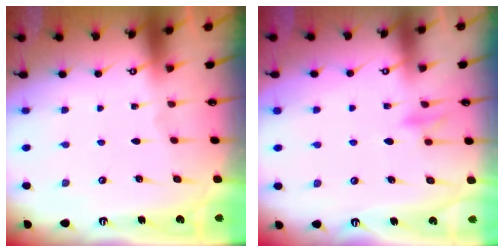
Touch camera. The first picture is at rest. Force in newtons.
{"total": 9.0, "press": 9.0, "slide": 0.3}